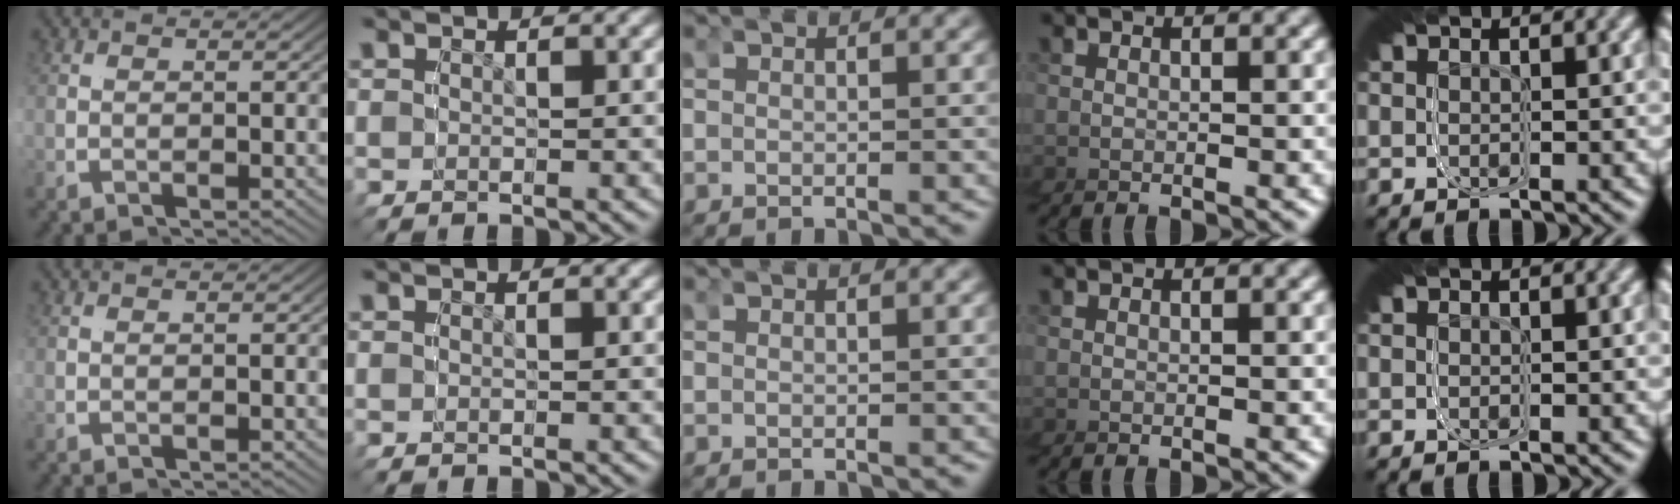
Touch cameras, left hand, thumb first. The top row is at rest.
{}